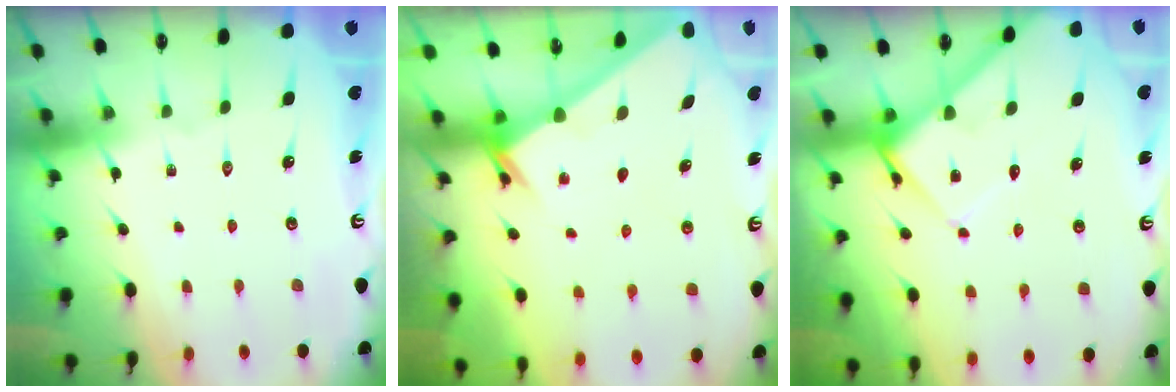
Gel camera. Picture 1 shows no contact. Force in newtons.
{"total": 2.5, "press": 2.5, "slide": 0.2}
{"total": 10.3, "press": 10.3, "slide": 0.7}